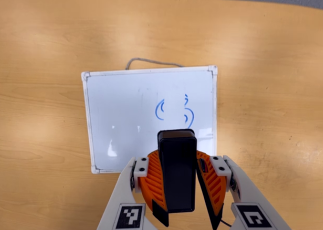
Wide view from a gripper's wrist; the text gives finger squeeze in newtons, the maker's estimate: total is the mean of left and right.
{"total": 9.2, "left": 9.6, "right": 8.9}